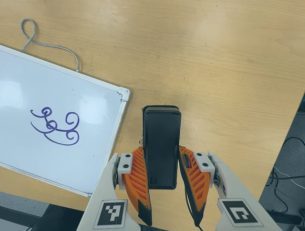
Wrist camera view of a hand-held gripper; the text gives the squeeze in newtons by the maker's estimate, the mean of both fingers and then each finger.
{"total": 4.5, "left": 3.2, "right": 5.8}